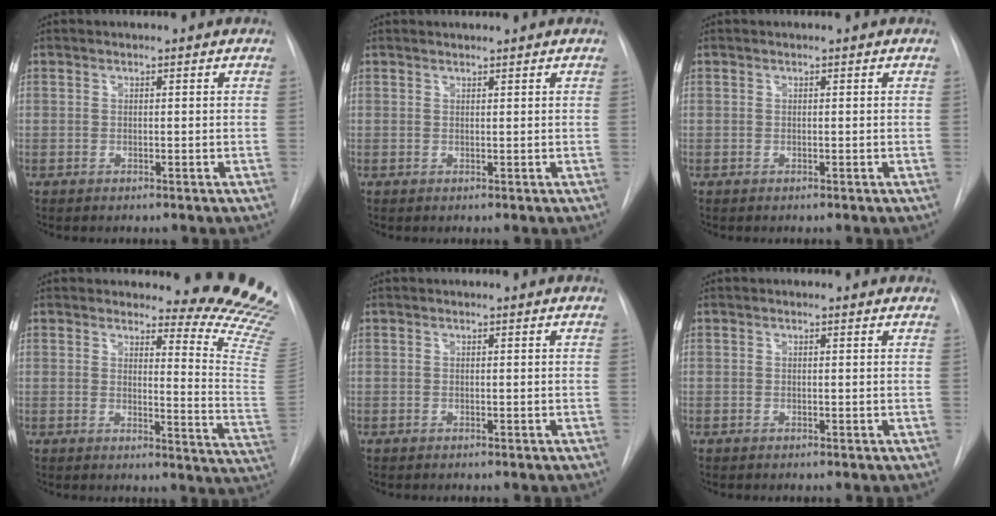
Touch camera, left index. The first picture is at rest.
{"total": 1.7, "force": [1.6, -0.2, 0.3], "torque": [-0.002, 0.015, 0.031]}
{"total": 0.0}
{"total": 14.4, "force": [14.2, -0.6, 2.8], "torque": [-0.022, -0.165, 0.137]}
{"total": 0.0}
{"total": 1.3, "force": [1.2, 0.3, 0.3], "torque": [-0.013, 0.008, 0.008]}